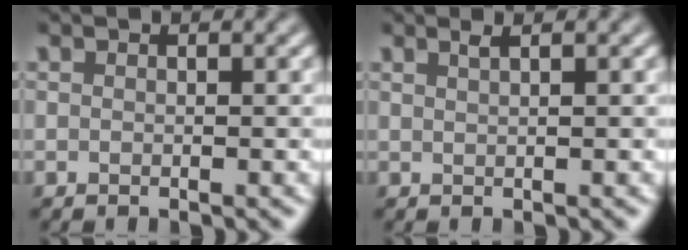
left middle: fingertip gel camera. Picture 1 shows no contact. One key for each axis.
{"total": 1.4, "fx": 0.9, "fy": 0.5, "fz": 0.9, "tx": -0.004, "ty": 0.003, "tz": 0.004}